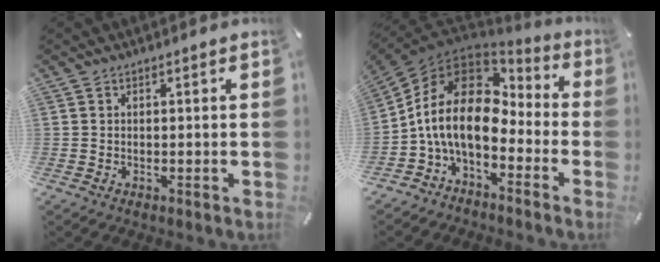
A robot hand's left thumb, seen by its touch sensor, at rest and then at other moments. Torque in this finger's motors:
{"motor_torque": [1.45, 3.56, 1.71, 0.45, 0.38]}